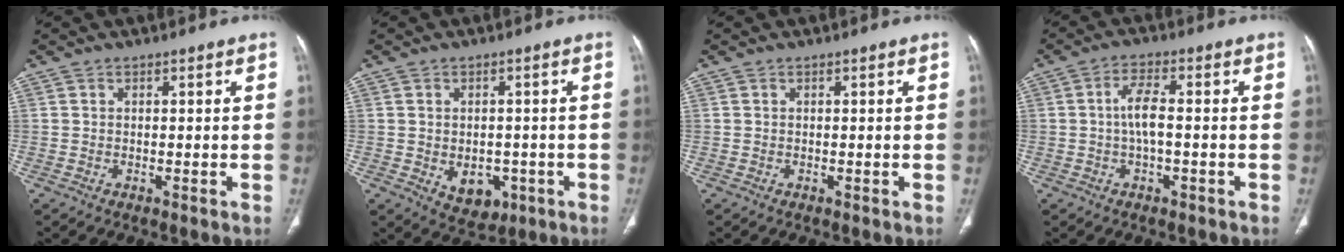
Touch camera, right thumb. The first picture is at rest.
{"total": 6.4, "force": [-1.7, 4.7, 3.9], "torque": [-0.032, 0.006, -0.007]}
{"total": 0.0}
{"total": 4.4, "force": [-0.4, 1.7, 4.1], "torque": [-0.088, 0.012, -0.011]}